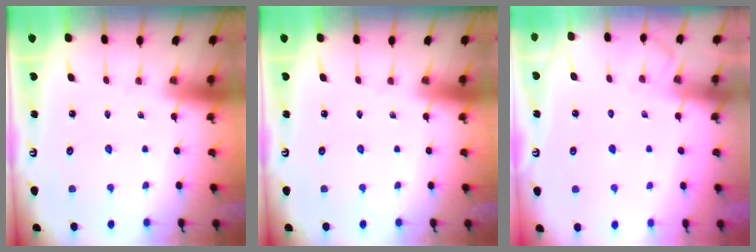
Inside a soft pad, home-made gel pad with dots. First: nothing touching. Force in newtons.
{"total": 0.0}
{"total": 5.9, "press": 5.9, "slide": 0.7}